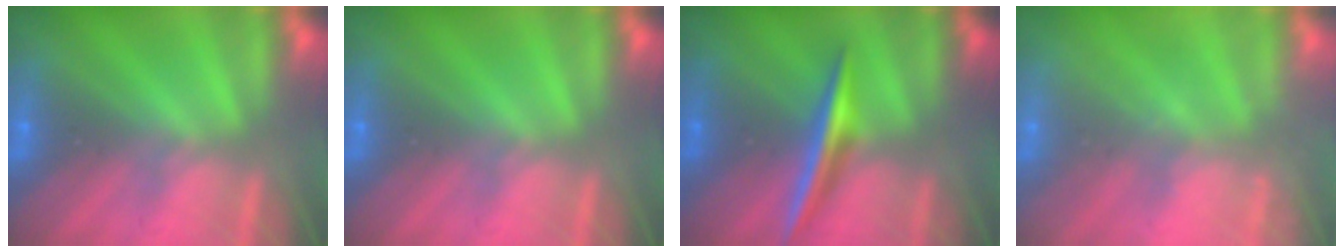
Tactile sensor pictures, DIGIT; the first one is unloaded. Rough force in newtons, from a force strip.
{"total": 0.0}
{"total": 1.9}
{"total": 2.4}